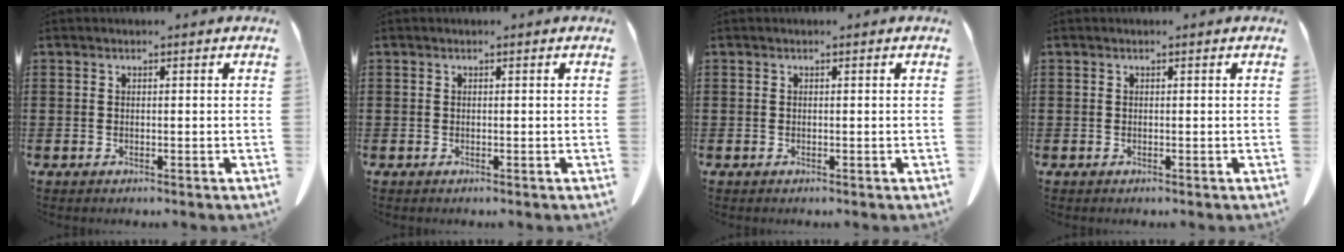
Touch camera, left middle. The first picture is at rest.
{"total": 0.0}
{"total": 0.0}
{"total": 0.0}